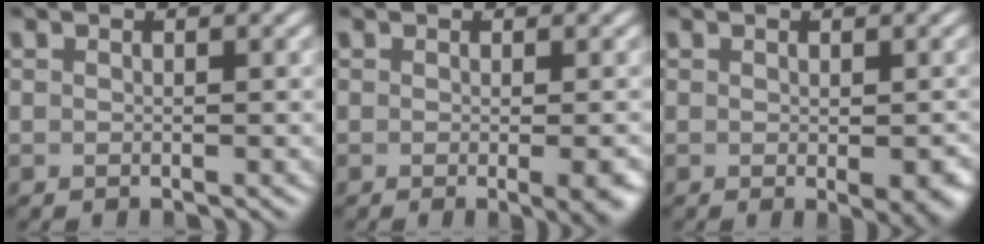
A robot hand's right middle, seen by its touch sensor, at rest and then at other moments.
{"total": 2.3, "force": [-0.7, 0.0, 2.2], "torque": [-0.023, -0.007, -0.008]}
{"total": 2.0, "force": [-0.5, 0.5, 1.8], "torque": [-0.012, -0.010, -0.003]}